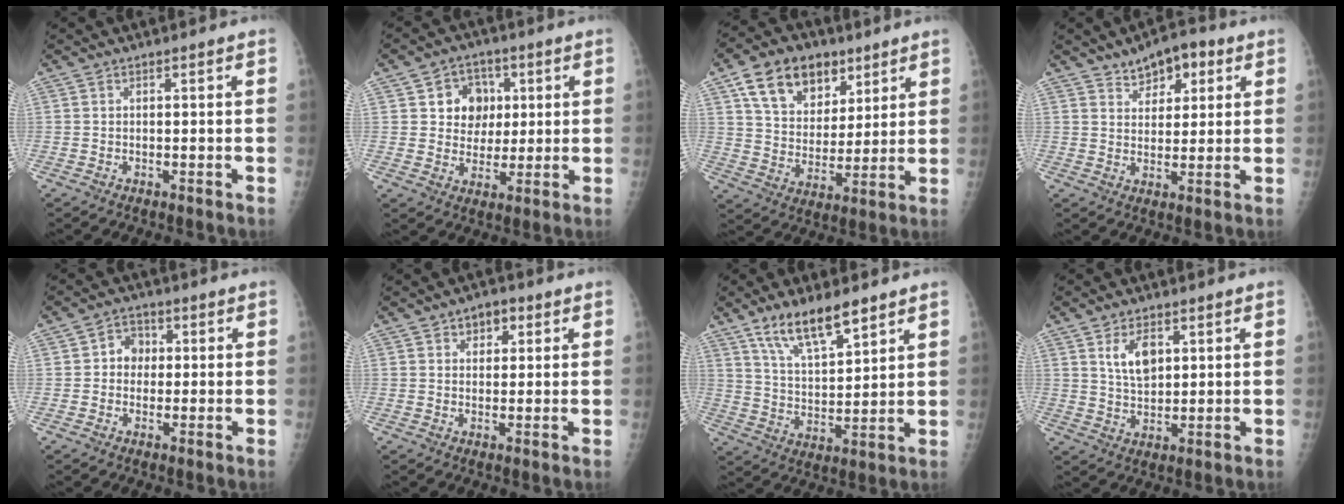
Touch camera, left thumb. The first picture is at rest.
{"total": 8.7, "force": [2.3, 7.5, 3.7], "torque": [-0.012, -0.003, 0.037]}
{"total": 15.6, "force": [8.5, 10.5, 7.8], "torque": [-0.095, -0.026, 0.149]}
{"total": 7.5, "force": [4.3, 4.3, 4.3], "torque": [-0.030, -0.014, 0.063]}
{"total": 4.6, "force": [0.4, 4.1, 2.1], "torque": [-0.001, 0.010, -0.002]}
{"total": 4.2, "force": [2.0, 2.9, 2.3], "torque": [-0.007, -0.004, 0.025]}
{"total": 12.1, "force": [8.2, 4.1, 7.9], "torque": [-0.121, -0.043, 0.155]}
{"total": 6.4, "force": [2.6, 3.7, 4.6], "torque": [-0.069, -0.015, 0.053]}